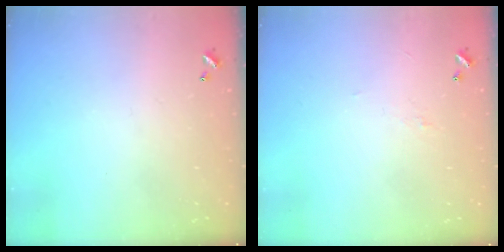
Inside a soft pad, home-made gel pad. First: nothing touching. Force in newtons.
{"total": 1.5, "press": 1.4, "slide": 0.5}